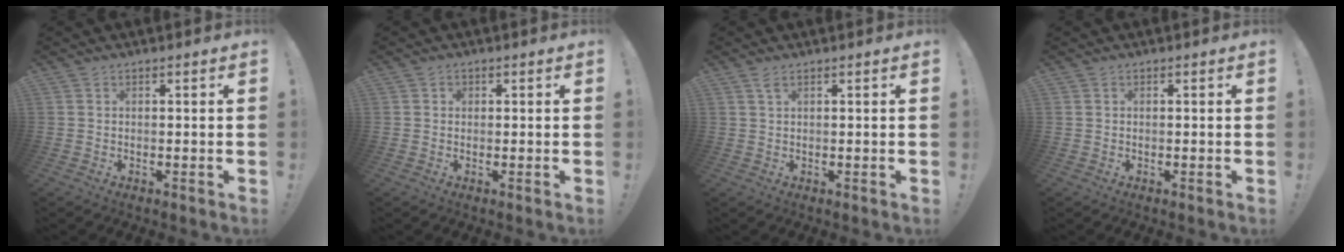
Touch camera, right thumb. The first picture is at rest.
{"total": 1.1, "force": [0.2, 1.0, 0.3], "torque": [0.002, 0.000, 0.002]}
{"total": 1.7, "force": [1.0, 0.5, 1.3], "torque": [-0.026, 0.000, 0.017]}
{"total": 0.0}